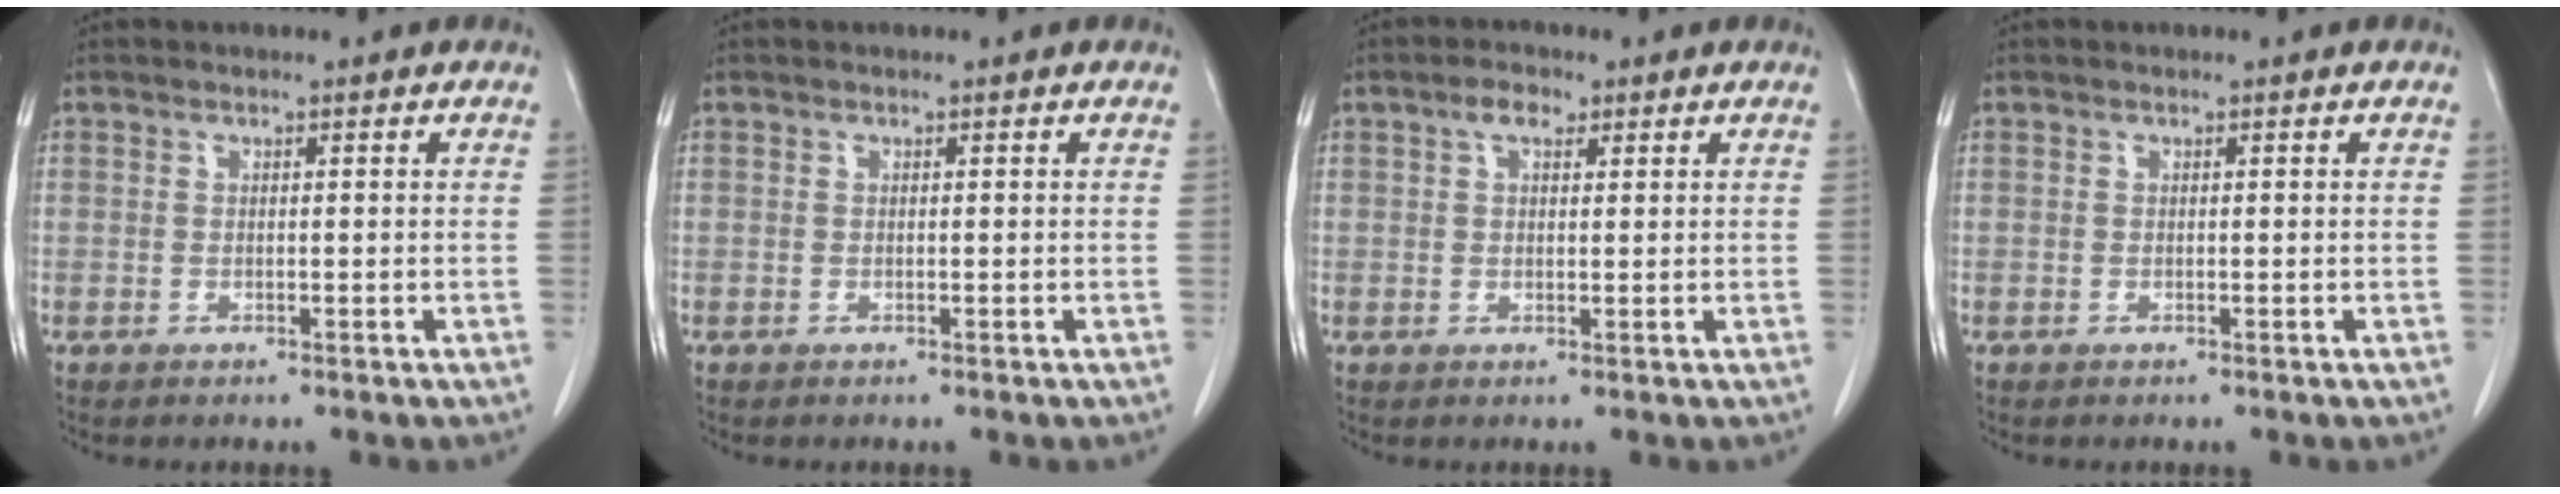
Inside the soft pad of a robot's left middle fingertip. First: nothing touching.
{"total": 0.0}
{"total": 2.6, "force": [1.4, 1.3, 1.8], "torque": [-0.037, 0.009, 0.025]}
{"total": 0.0}